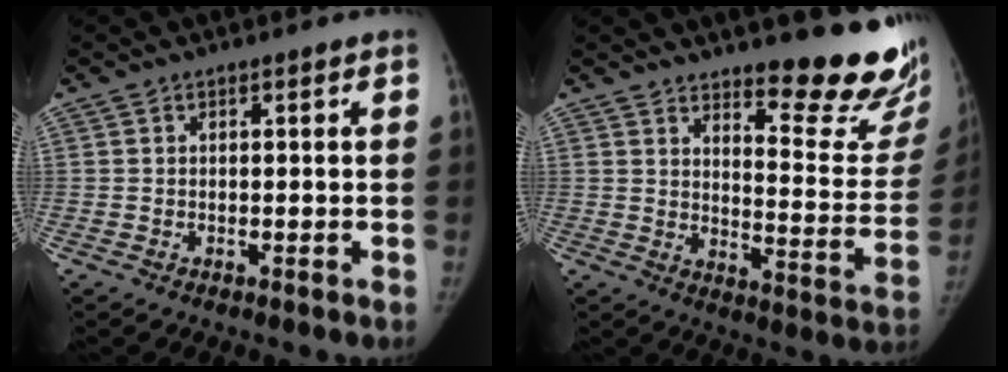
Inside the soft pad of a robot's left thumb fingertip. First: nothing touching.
{"total": 19.7, "force": [15.0, 4.9, 11.7], "torque": [-0.111, -0.137, 0.191]}